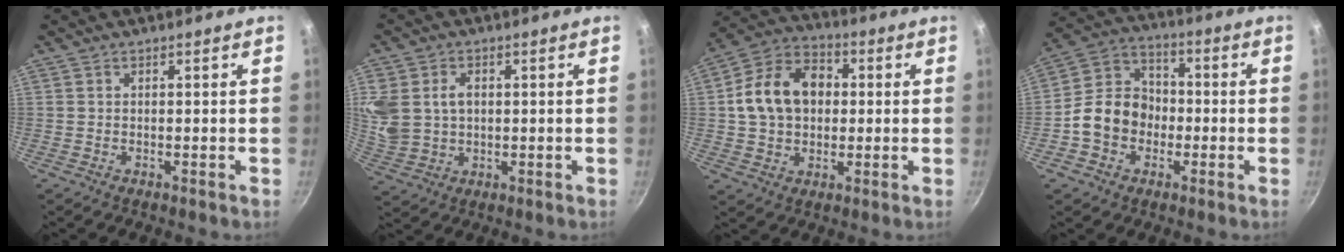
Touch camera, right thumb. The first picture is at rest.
{"total": 11.3, "force": [2.1, 8.9, 6.7], "torque": [-0.143, -0.005, 0.046]}
{"total": 14.3, "force": [1.3, 10.9, 9.3], "torque": [-0.136, 0.026, 0.009]}
{"total": 11.7, "force": [-2.6, 9.7, 6.0], "torque": [-0.071, 0.038, -0.064]}